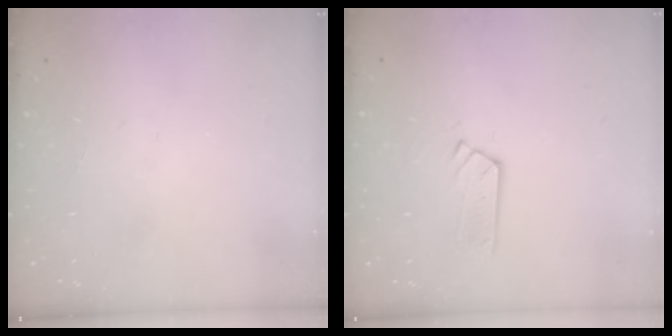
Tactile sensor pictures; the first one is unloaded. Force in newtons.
{"total": 3.3, "press": 3.2, "slide": 0.2}